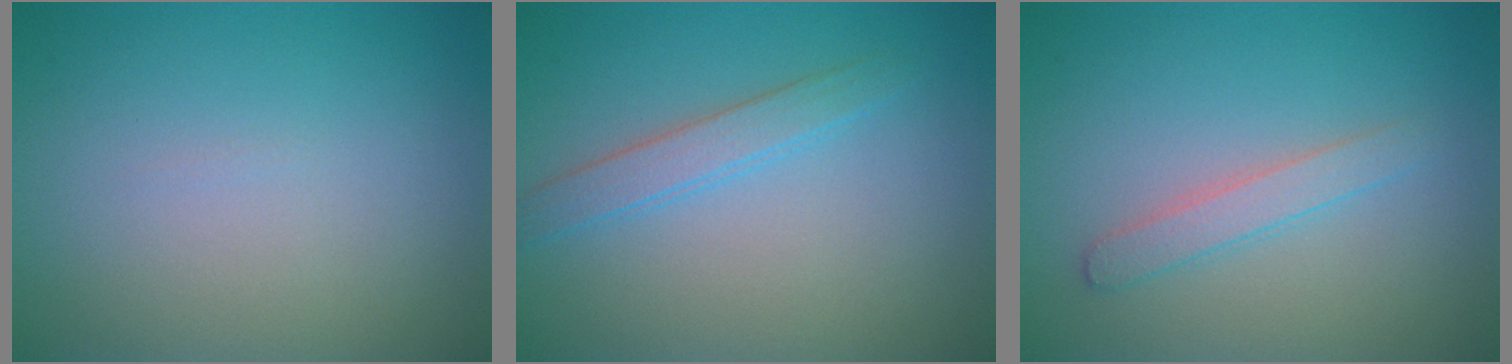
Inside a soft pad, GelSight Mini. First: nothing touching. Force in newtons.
{"total": 2.1, "press": 2.1, "slide": 0.1}
{"total": 1.7, "press": 1.7, "slide": 0.1}